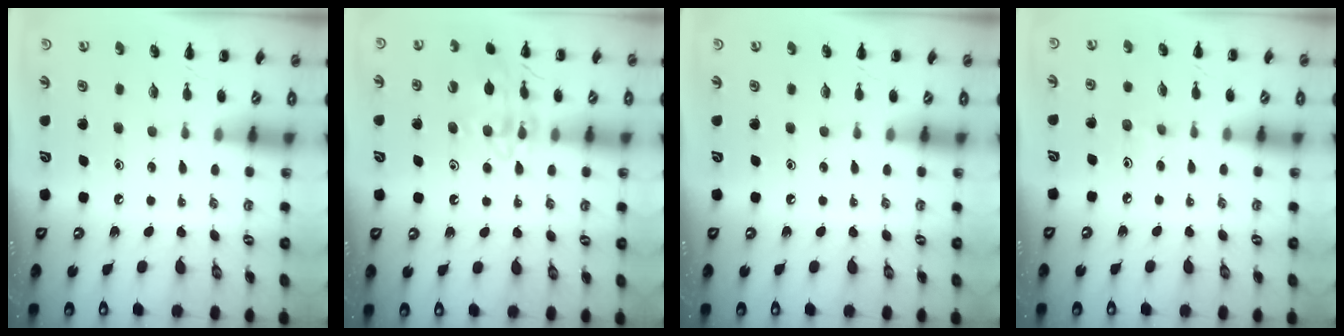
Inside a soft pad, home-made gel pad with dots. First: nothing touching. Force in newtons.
{"total": 14.2, "press": 14.2, "slide": 1.2}
{"total": 0.0}
{"total": 3.1, "press": 2.9, "slide": 1.2}